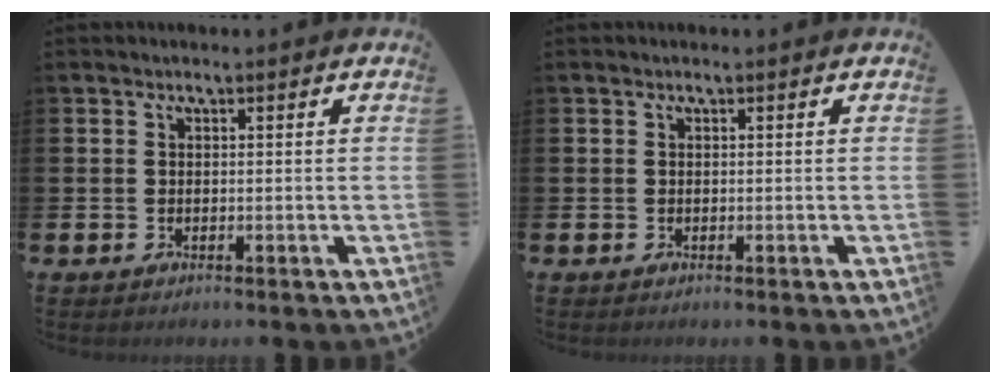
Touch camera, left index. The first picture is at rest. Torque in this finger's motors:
{"motor_torque": [0.00, 0.00, 0.00, 0.00]}